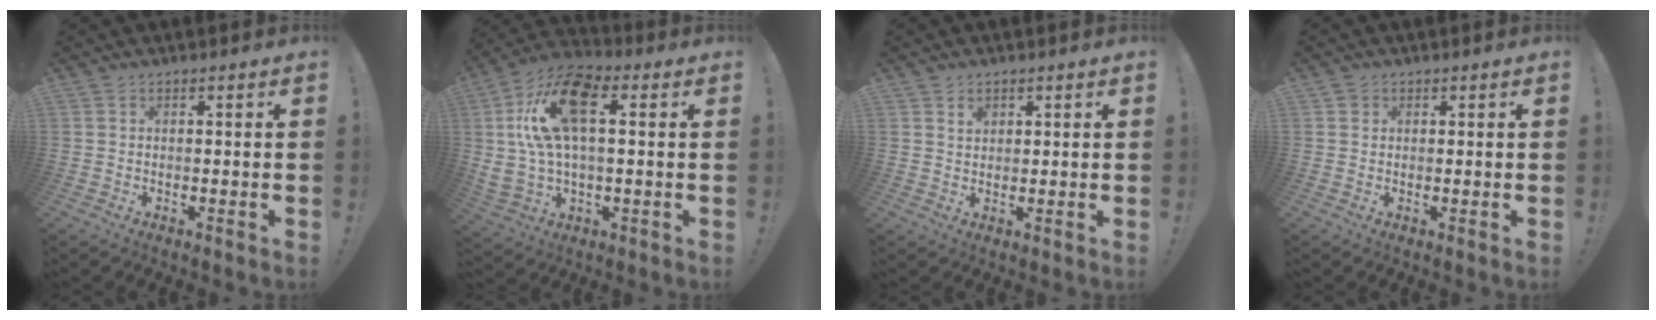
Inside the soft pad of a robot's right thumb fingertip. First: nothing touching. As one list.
[{"total": 18.6, "force": [4.6, 9.5, 15.2], "torque": [-0.288, 0.005, 0.078]}, {"total": 1.9, "force": [1.2, 1.3, 0.6], "torque": [0.006, -0.009, 0.020]}, {"total": 1.2, "force": [0.6, 1.0, 0.1], "torque": [0.005, -0.001, 0.010]}]